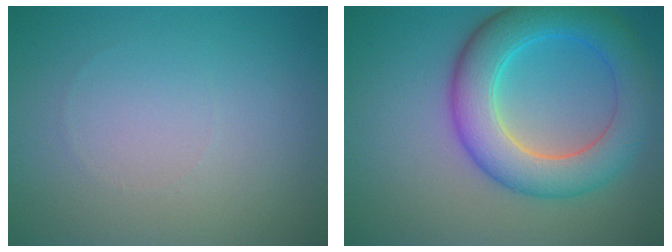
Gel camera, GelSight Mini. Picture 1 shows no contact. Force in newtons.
{"total": 7.6, "press": 7.6, "slide": 0.3}